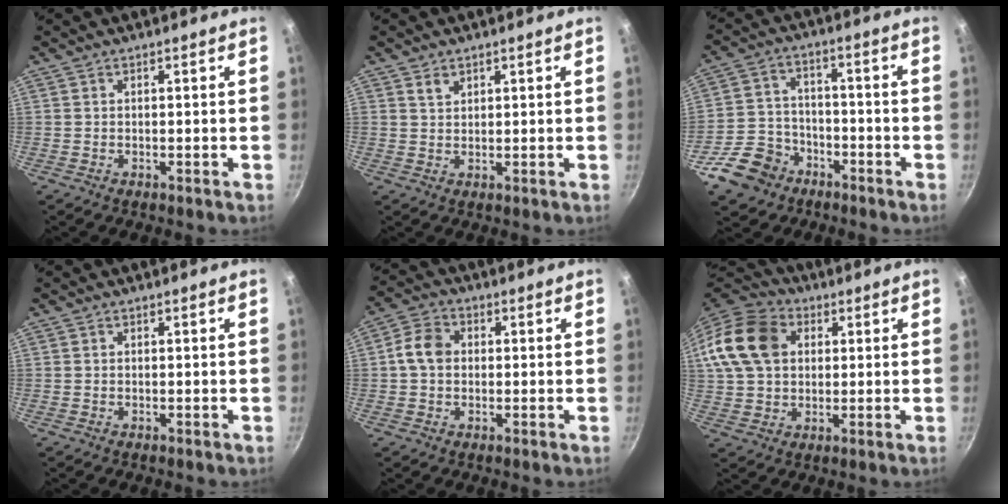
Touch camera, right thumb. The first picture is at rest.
{"total": 2.1, "force": [1.2, 1.3, 1.0], "torque": [-0.015, -0.002, 0.022]}
{"total": 10.6, "force": [-6.1, 7.9, 3.6], "torque": [-0.058, 0.043, -0.108]}
{"total": 0.0}
{"total": 6.1, "force": [0.3, 4.9, 3.7], "torque": [-0.053, 0.017, -0.008]}
{"total": 17.2, "force": [4.2, 13.1, 10.4], "torque": [-0.197, 0.021, 0.065]}